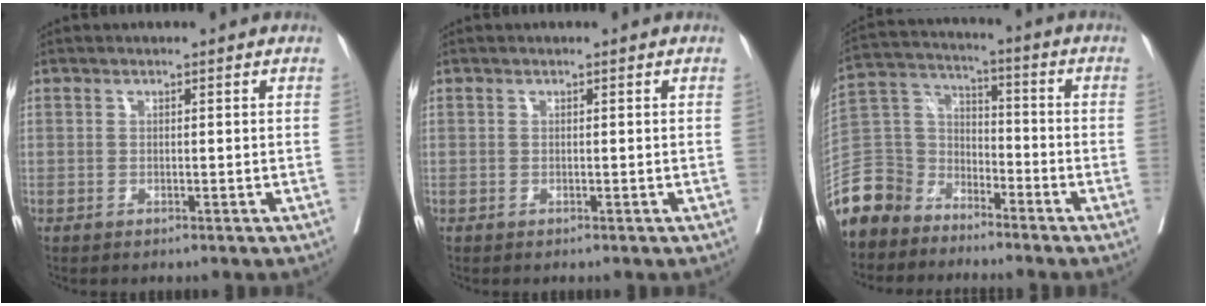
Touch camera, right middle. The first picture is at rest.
{"total": 0.0}
{"total": 12.8, "force": [-10.4, 7.3, 2.1], "torque": [-0.071, 0.027, -0.204]}